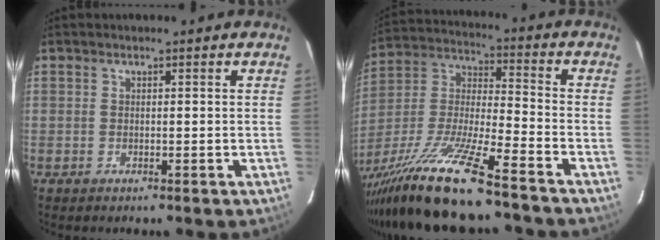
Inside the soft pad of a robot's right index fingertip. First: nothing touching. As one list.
[{"total": 21.1, "force": [-16.2, 1.7, 13.5], "torque": [-0.270, -0.032, -0.297]}]